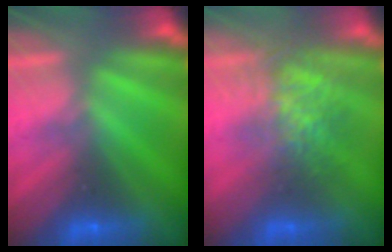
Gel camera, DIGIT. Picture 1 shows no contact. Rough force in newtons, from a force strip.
{"total": 3.7}